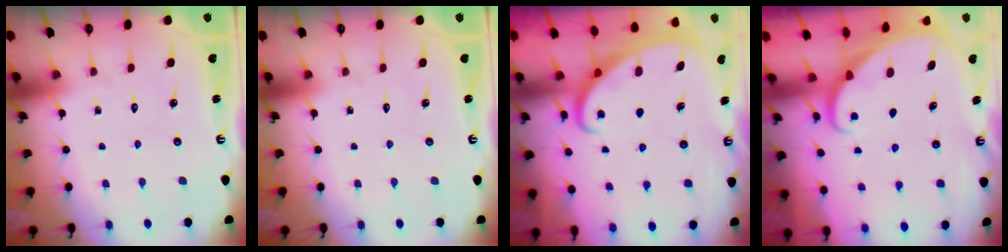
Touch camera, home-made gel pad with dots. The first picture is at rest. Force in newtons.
{"total": 0.0}
{"total": 2.5, "press": 2.5, "slide": 0.4}
{"total": 1.8, "press": 1.8, "slide": 0.0}